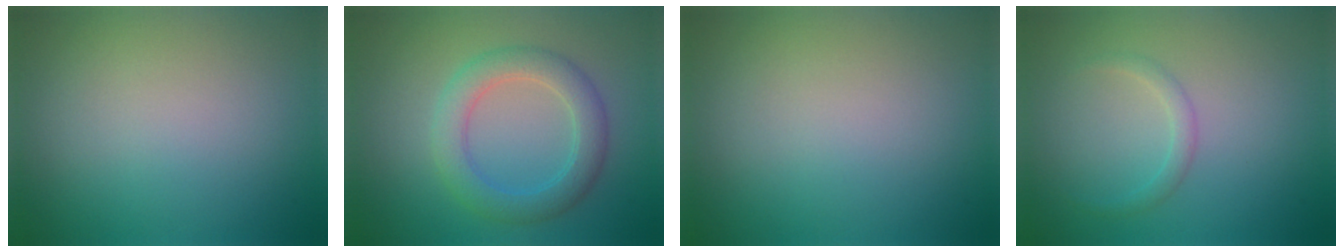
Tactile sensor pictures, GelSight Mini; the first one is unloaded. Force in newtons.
{"total": 3.9, "press": 3.9, "slide": 0.0}
{"total": 0.0}
{"total": 1.2, "press": 1.2, "slide": 0.0}